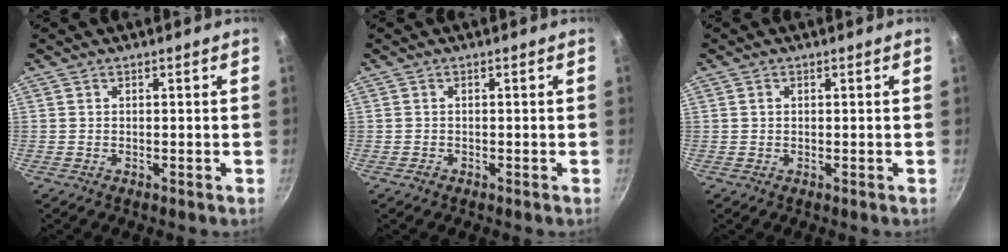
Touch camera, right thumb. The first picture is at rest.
{"total": 0.6, "force": [-0.4, 0.4, 0.1], "torque": [-0.004, 0.003, -0.006]}
{"total": 0.7, "force": [0.1, 0.6, 0.4], "torque": [-0.004, 0.004, 0.002]}